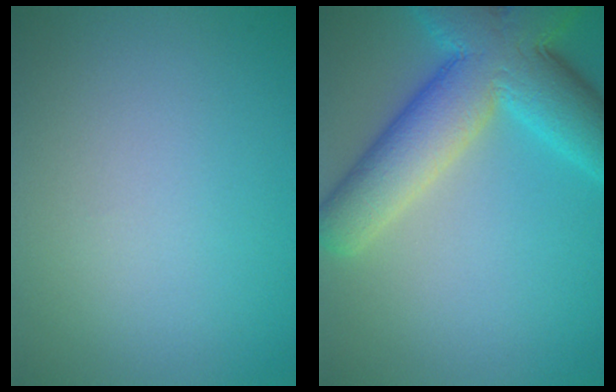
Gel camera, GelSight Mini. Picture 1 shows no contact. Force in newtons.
{"total": 10.4, "press": 10.4, "slide": 0.6}